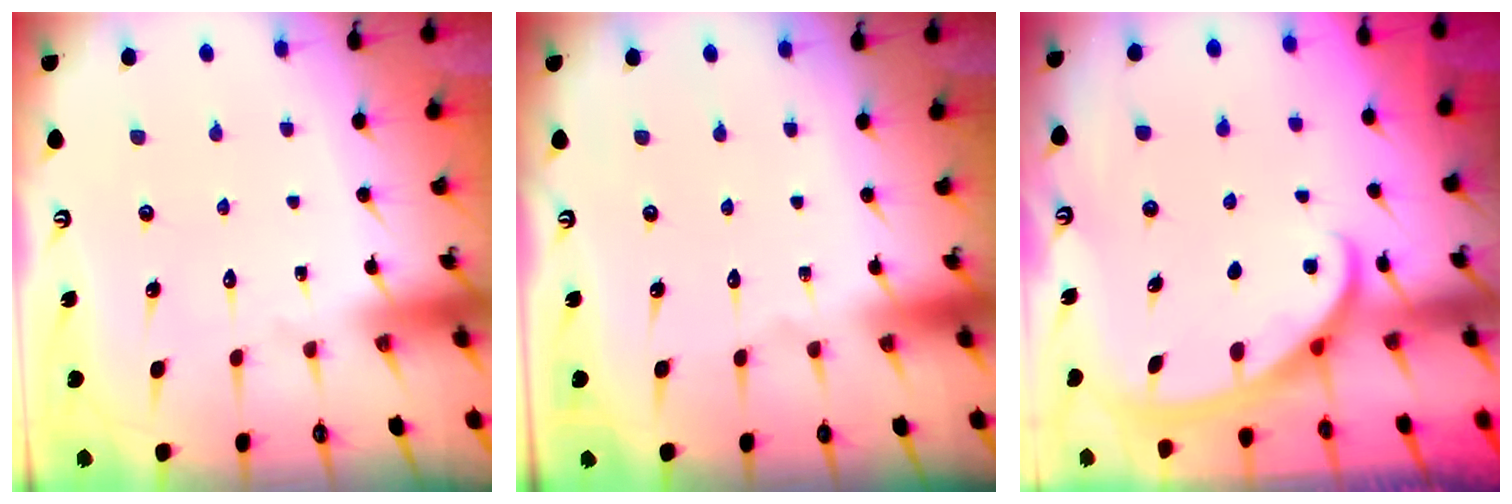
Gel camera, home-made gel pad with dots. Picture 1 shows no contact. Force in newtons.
{"total": 0.0}
{"total": 2.8, "press": 2.8, "slide": 0.4}